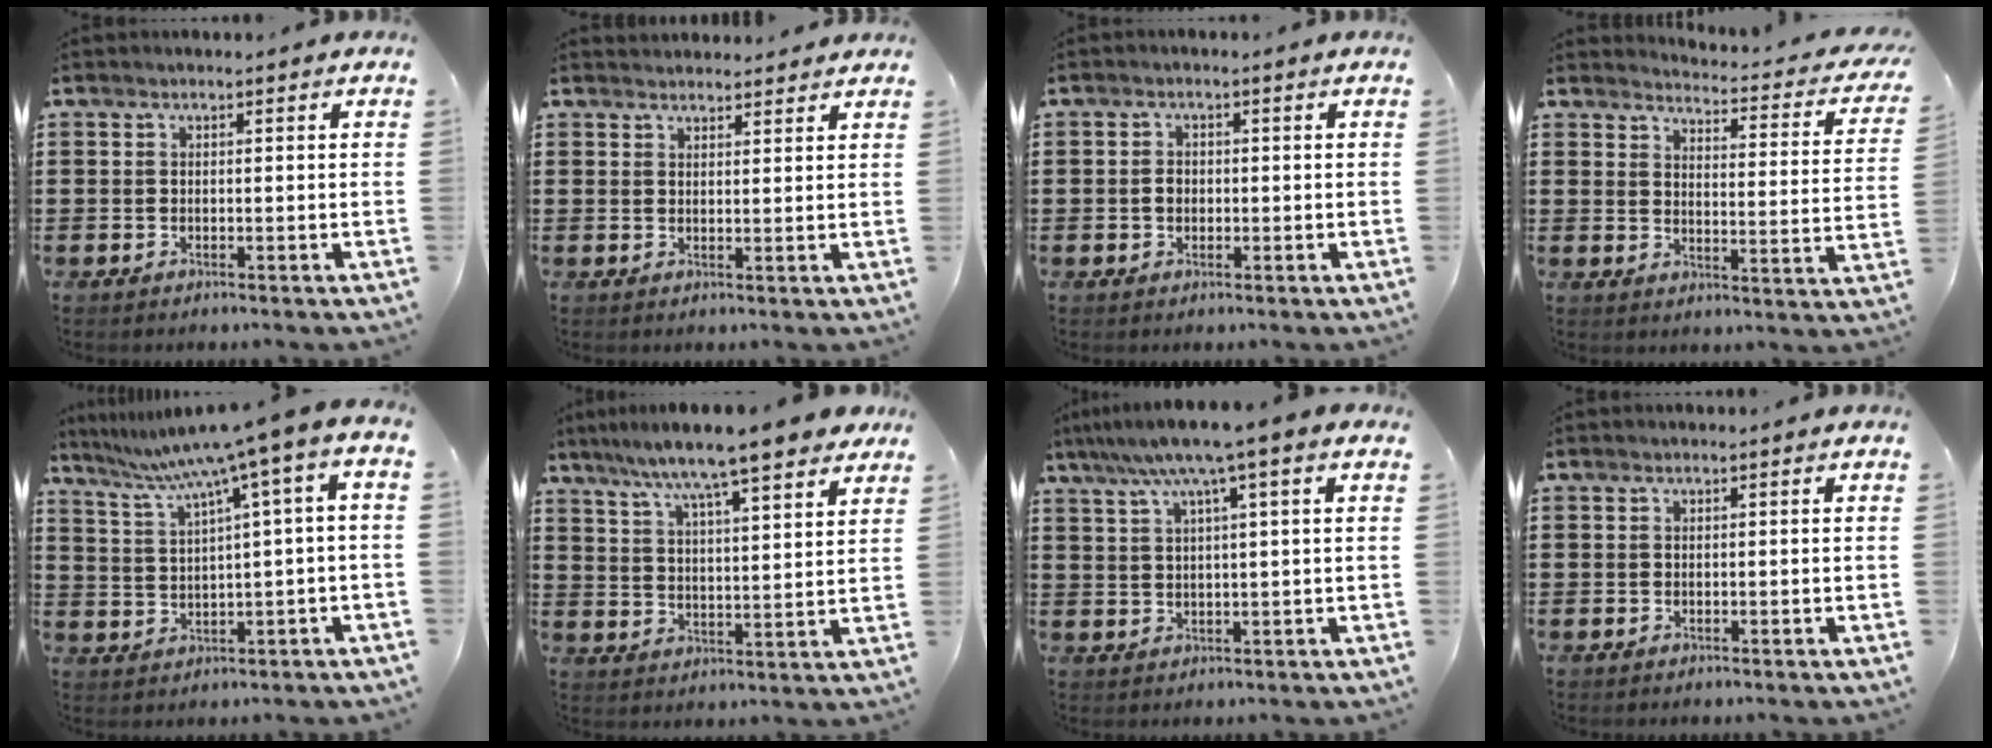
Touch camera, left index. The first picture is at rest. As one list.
[{"total": 2.1, "force": [2.1, 0.3, -0.2], "torque": [-0.002, -0.001, 0.040]}, {"total": 1.9, "force": [-0.2, 1.4, 1.2], "torque": [-0.027, 0.007, -0.005]}, {"total": 3.0, "force": [2.8, 0.0, 0.9], "torque": [-0.023, -0.037, 0.038]}, {"total": 7.0, "force": [3.3, 0.1, 6.2], "torque": [-0.126, -0.025, 0.049]}, {"total": 8.7, "force": [7.5, -0.1, 4.4], "torque": [-0.116, -0.033, 0.124]}, {"total": 6.7, "force": [3.8, -0.2, 5.5], "torque": [-0.117, -0.005, 0.062]}, {"total": 0.0}]